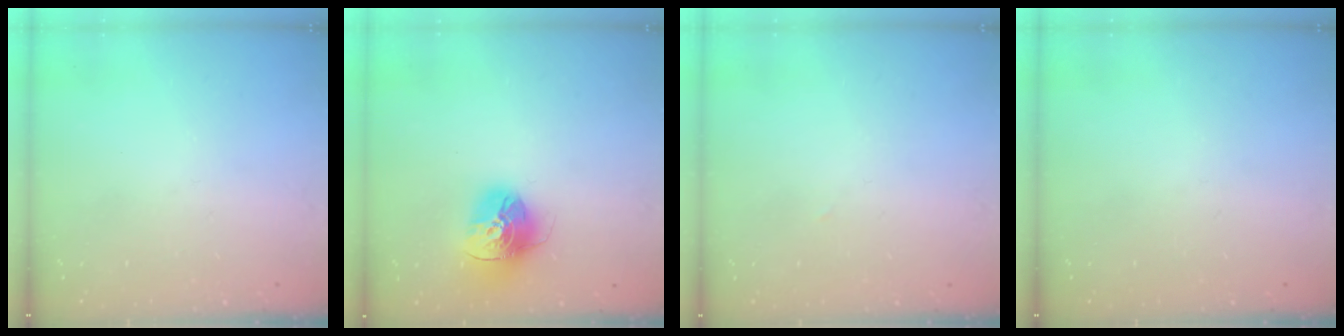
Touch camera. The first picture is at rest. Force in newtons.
{"total": 16.4, "press": 16.3, "slide": 1.8}
{"total": 1.1, "press": 1.1, "slide": 0.1}
{"total": 0.0}